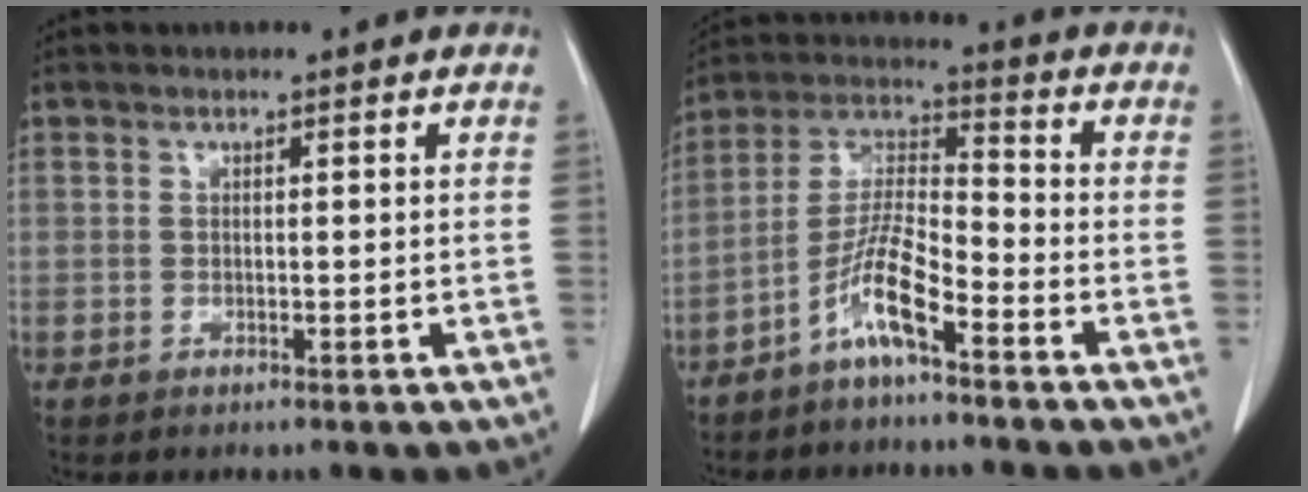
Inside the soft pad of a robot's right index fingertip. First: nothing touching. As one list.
[{"total": 8.3, "force": [-5.1, 1.1, 6.5], "torque": [-0.144, 0.005, -0.103]}]